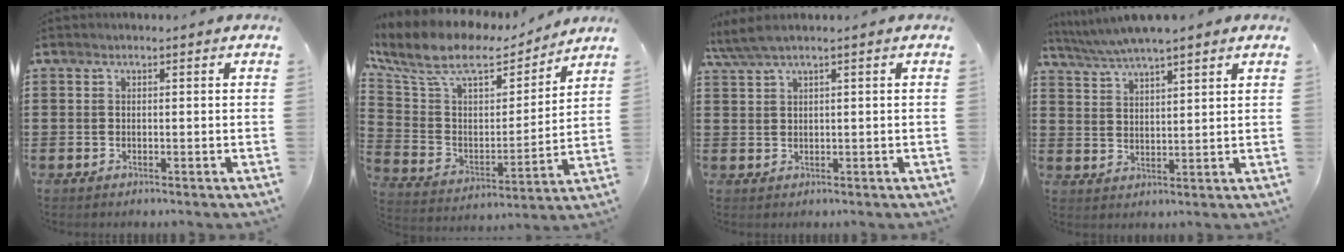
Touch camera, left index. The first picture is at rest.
{"total": 11.5, "force": [9.1, 4.0, 5.9], "torque": [-0.155, -0.051, 0.157]}
{"total": 2.5, "force": [1.3, -0.1, 2.1], "torque": [-0.050, -0.004, 0.022]}
{"total": 4.8, "force": [4.4, 0.1, 2.0], "torque": [-0.052, -0.015, 0.078]}